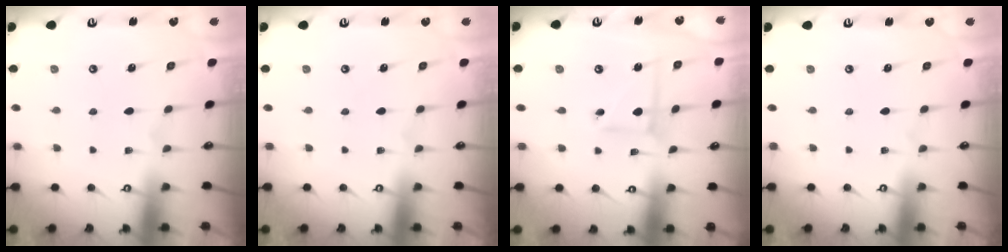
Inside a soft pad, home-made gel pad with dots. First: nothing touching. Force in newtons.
{"total": 0.0}
{"total": 4.8, "press": 4.7, "slide": 0.5}
{"total": 0.0}